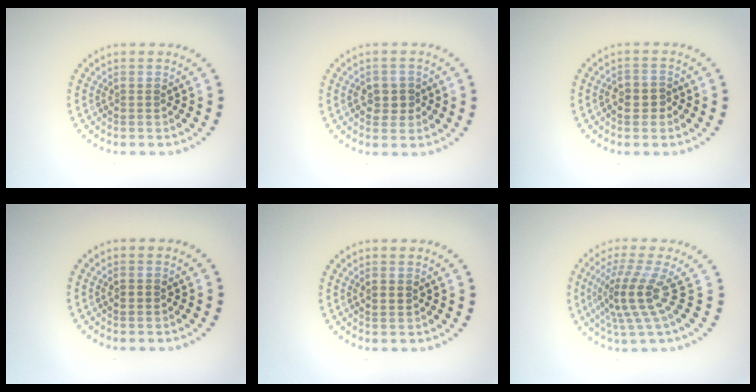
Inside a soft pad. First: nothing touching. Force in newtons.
{"total": 1.9, "press": 1.8, "slide": 0.2}
{"total": 2.0, "press": 1.9, "slide": 0.6}
{"total": 1.1, "press": 1.1, "slide": 0.1}
{"total": 1.5, "press": 1.4, "slide": 0.1}
{"total": 4.2, "press": 2.9, "slide": 3.1}